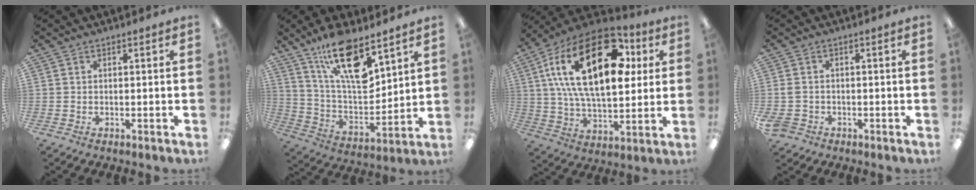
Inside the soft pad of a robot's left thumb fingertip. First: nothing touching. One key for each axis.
{"total": 17.8, "fx": 11.4, "fy": 6.1, "fz": 12.3, "tx": -0.225, "ty": -0.063, "tz": 0.194}
{"total": 28.5, "fx": 10.1, "fy": 14.9, "fz": 22.1, "tx": -0.409, "ty": -0.029, "tz": 0.163}
{"total": 2.8, "fx": -1.1, "fy": 2.1, "fz": 1.4, "tx": -0.040, "ty": 0.002, "tz": -0.026}